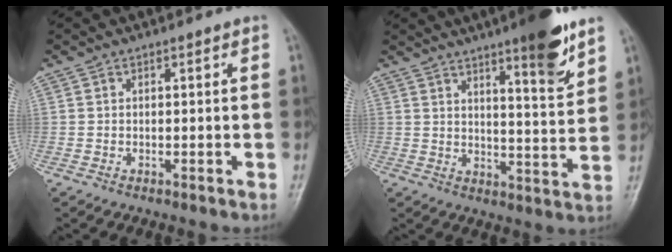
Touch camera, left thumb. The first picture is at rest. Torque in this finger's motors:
{"motor_torque": [2.00, 0.91, 1.04, -1.19, 0.27]}